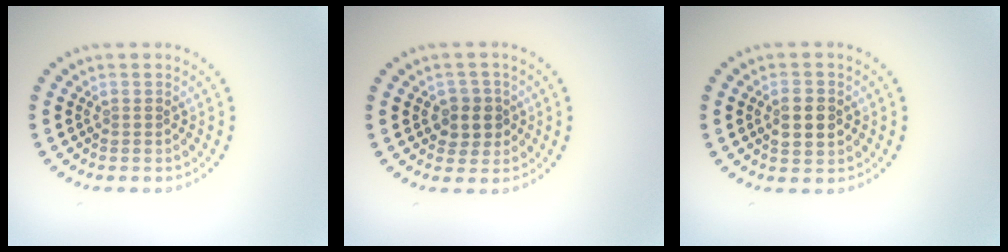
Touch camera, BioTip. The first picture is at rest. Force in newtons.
{"total": 2.5, "press": 2.3, "slide": 0.8}
{"total": 2.7, "press": 2.7, "slide": 0.1}